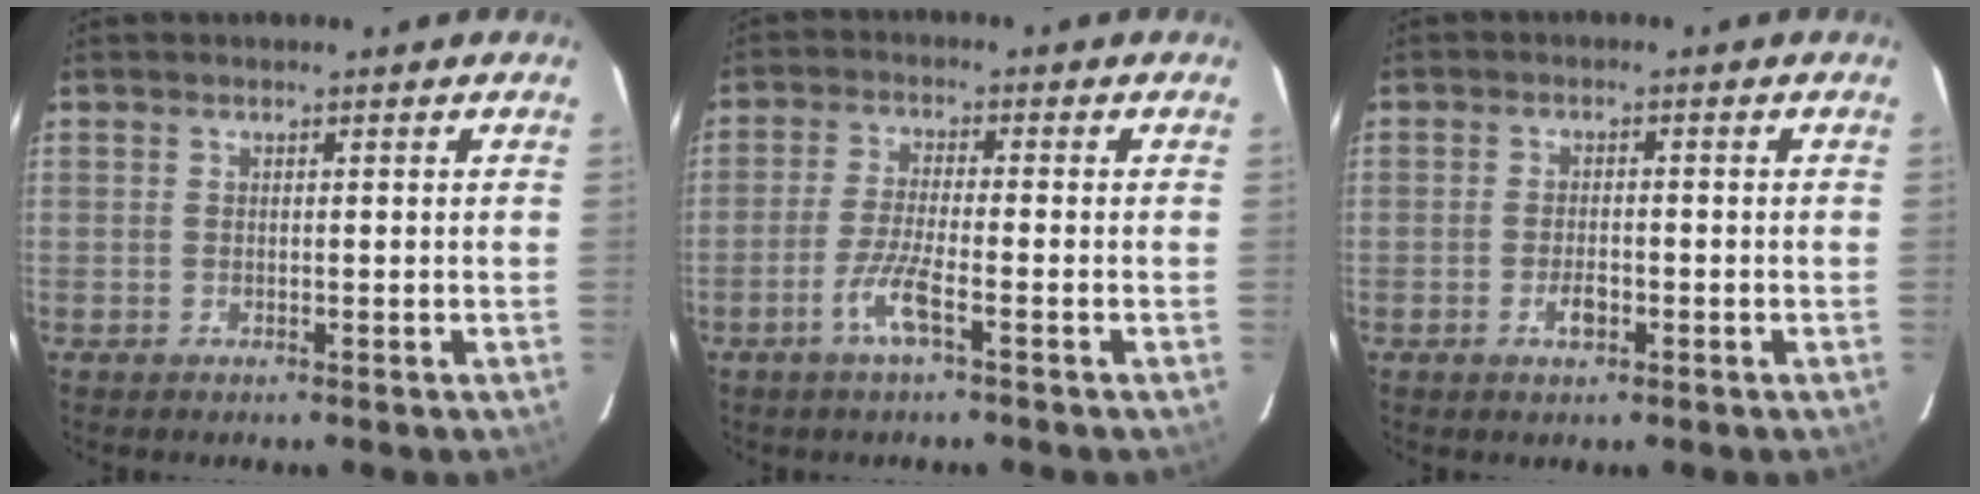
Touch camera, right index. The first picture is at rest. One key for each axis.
{"total": 5.5, "fx": -2.9, "fy": -0.1, "fz": 4.6, "tx": -0.101, "ty": -0.004, "tz": -0.059}
{"total": 2.9, "fx": -1.3, "fy": 1.4, "fz": 2.2, "tx": -0.044, "ty": 0.000, "tz": -0.022}